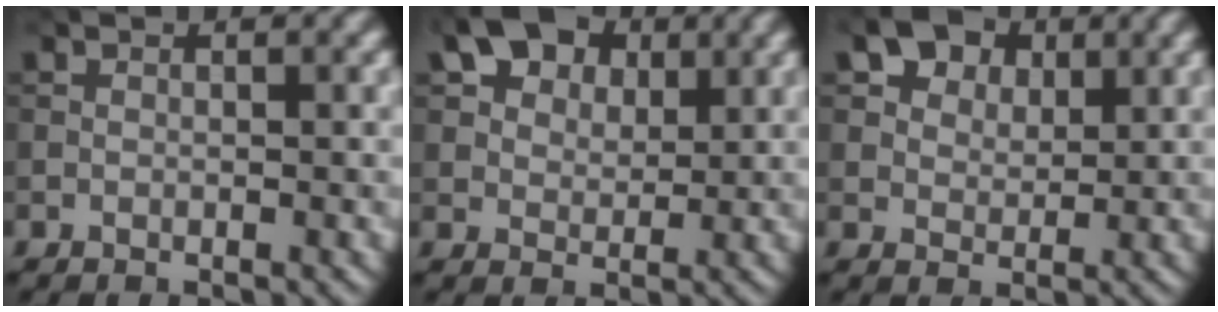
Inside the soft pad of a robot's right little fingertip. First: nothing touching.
{"total": 7.3, "force": [4.0, 4.7, 4.0], "torque": [-0.084, 0.009, 0.065]}
{"total": 6.3, "force": [3.7, 4.0, 3.1], "torque": [-0.068, -0.001, 0.063]}